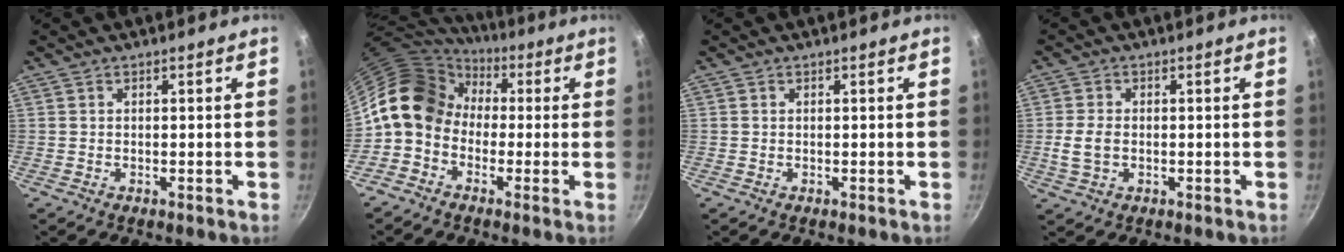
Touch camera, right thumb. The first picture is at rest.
{"total": 13.4, "force": [0.5, 10.9, 7.9], "torque": [-0.109, 0.038, -0.017]}
{"total": 0.0}
{"total": 4.5, "force": [-0.5, 3.1, 3.2], "torque": [-0.062, 0.002, -0.008]}